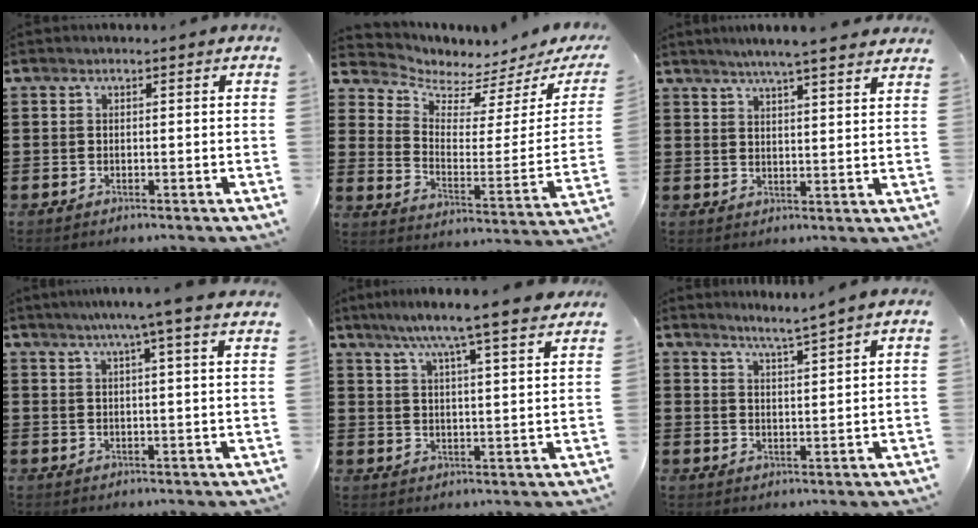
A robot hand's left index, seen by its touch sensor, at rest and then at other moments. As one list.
[{"total": 3.1, "force": [2.9, 1.1, 0.3], "torque": [-0.029, -0.039, 0.041]}, {"total": 4.5, "force": [4.1, -0.7, 1.7], "torque": [-0.046, -0.015, 0.071]}, {"total": 5.2, "force": [3.8, -0.9, 3.5], "torque": [-0.076, -0.007, 0.063]}, {"total": 7.4, "force": [6.2, -0.5, 4.0], "torque": [-0.097, -0.024, 0.105]}, {"total": 3.3, "force": [3.0, -1.2, 0.8], "torque": [-0.024, -0.020, 0.051]}]